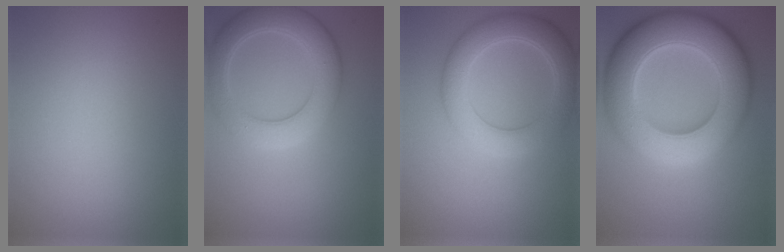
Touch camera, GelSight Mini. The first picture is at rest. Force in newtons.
{"total": 5.7, "press": 5.7, "slide": 0.6}
{"total": 5.5, "press": 5.5, "slide": 0.2}
{"total": 13.2, "press": 13.0, "slide": 2.1}